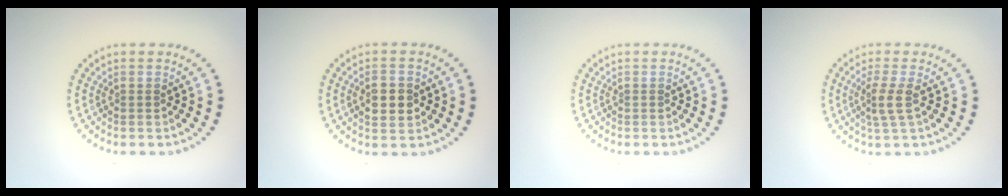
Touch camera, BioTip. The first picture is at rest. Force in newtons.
{"total": 3.0, "press": 3.0, "slide": 0.2}
{"total": 0.0}
{"total": 2.4, "press": 1.7, "slide": 1.6}